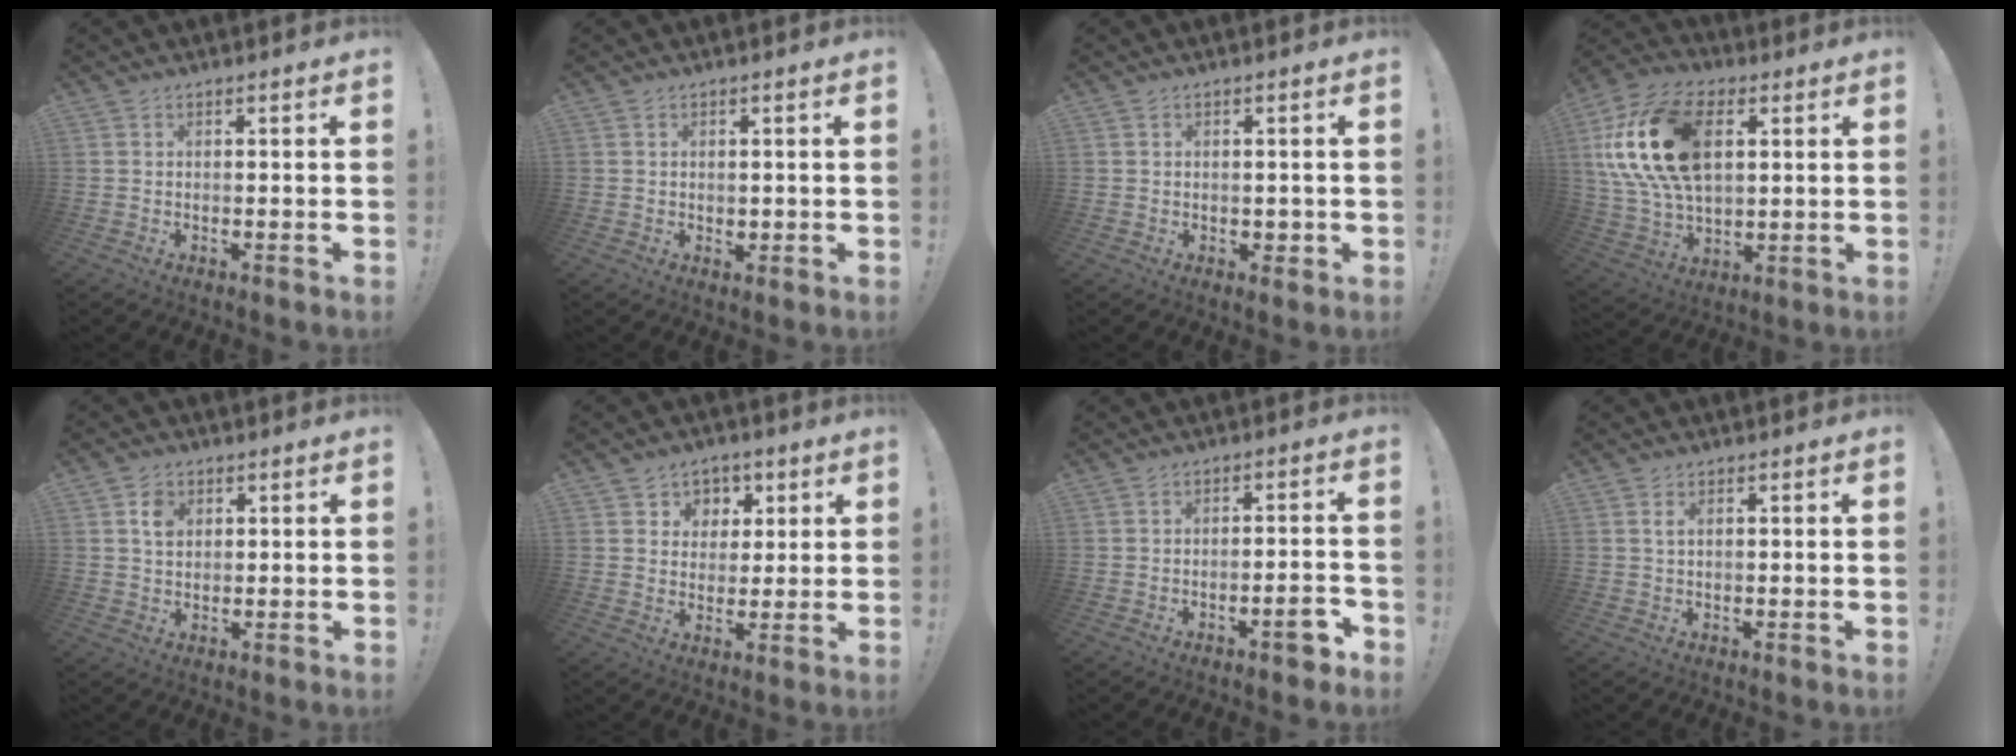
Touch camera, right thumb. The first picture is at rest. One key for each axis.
{"total": 1.0, "fx": 0.4, "fy": 0.9, "fz": 0.2, "tx": 0.004, "ty": -0.002, "tz": 0.007}
{"total": 1.7, "fx": 0.3, "fy": 1.6, "fz": 0.7, "tx": 0.006, "ty": -0.003, "tz": 0.003}
{"total": 23.8, "fx": 6.1, "fy": 14.6, "fz": 17.8, "tx": -0.329, "ty": -0.002, "tz": 0.112}
{"total": 4.3, "fx": 1.8, "fy": 3.4, "fz": 1.8, "tx": -0.009, "ty": -0.008, "tz": 0.029}
{"total": 6.3, "fx": 2.1, "fy": 5.9, "fz": 0.6, "tx": 0.005, "ty": -0.021, "tz": 0.042}
{"total": 5.6, "fx": -3.2, "fy": 1.5, "fz": 4.4, "tx": -0.053, "ty": 0.013, "tz": -0.052}
{"total": 1.6, "fx": 0.7, "fy": 0.6, "fz": 1.3, "tx": -0.022, "ty": 0.000, "tz": 0.011}